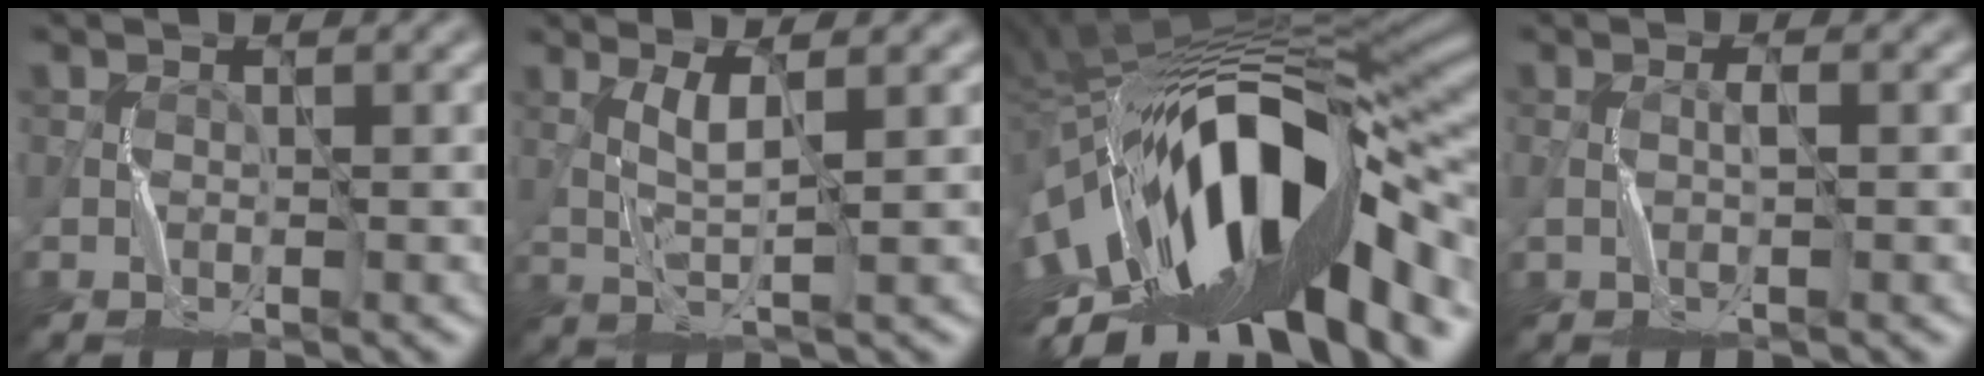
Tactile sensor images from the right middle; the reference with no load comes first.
{"total": 2.6, "force": [1.1, -0.5, 2.3], "torque": [-0.057, -0.006, 0.030]}
{"total": 18.4, "force": [-4.6, 7.6, 16.1], "torque": [-0.292, 0.015, -0.089]}
{"total": 1.0, "force": [0.0, -0.1, 1.0], "torque": [-0.020, 0.005, 0.002]}